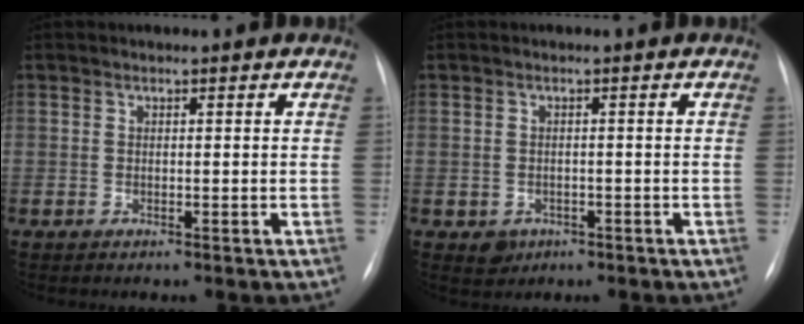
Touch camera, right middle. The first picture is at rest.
{"total": 2.3, "force": [-1.1, 1.9, 0.6], "torque": [-0.006, 0.004, -0.010]}